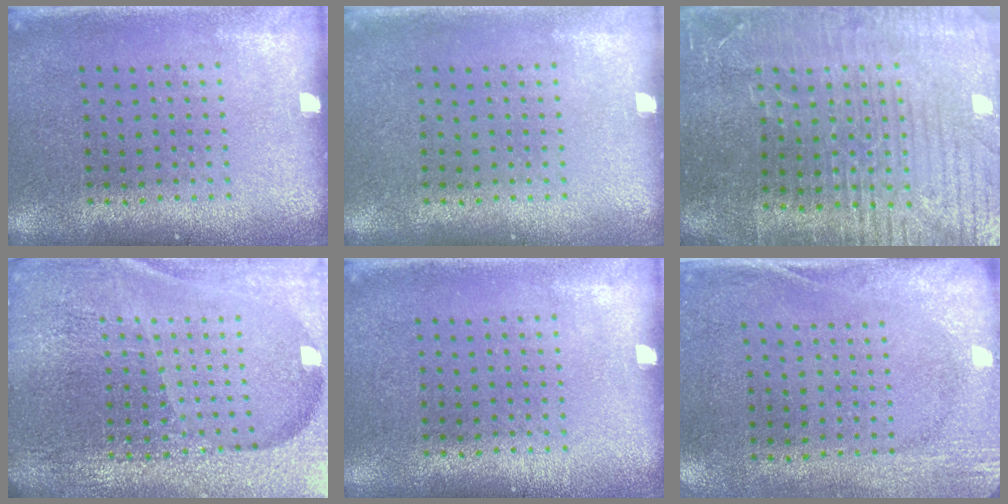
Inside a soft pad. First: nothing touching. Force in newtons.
{"total": 0.0}
{"total": 4.3, "press": 4.1, "slide": 1.5}
{"total": 6.9, "press": 6.0, "slide": 3.4}
{"total": 0.0}
{"total": 2.7, "press": 2.1, "slide": 1.7}